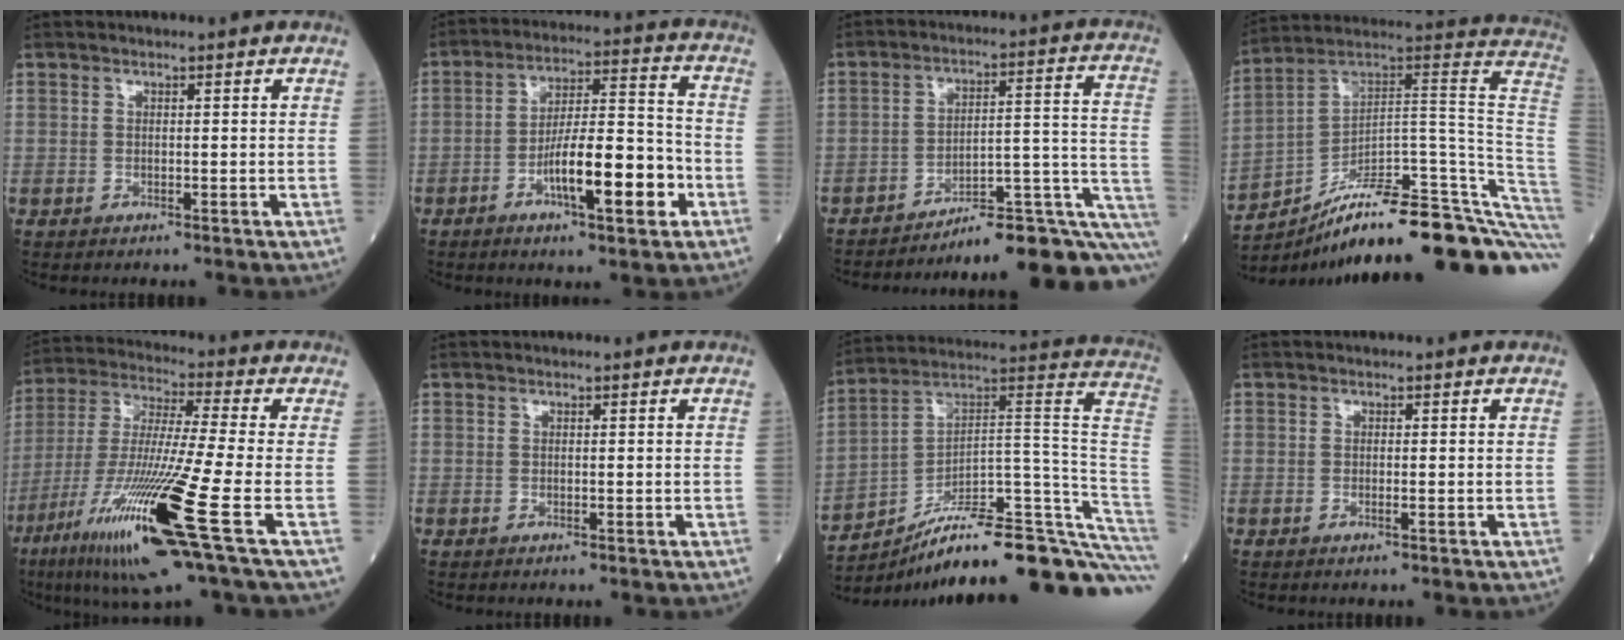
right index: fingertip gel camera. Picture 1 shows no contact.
{"total": 12.6, "force": [-4.8, 2.3, 11.4], "torque": [-0.189, 0.011, -0.078]}
{"total": 16.4, "force": [-13.2, 1.2, 9.7], "torque": [-0.065, 0.049, -0.181]}
{"total": 31.0, "force": [-22.8, 3.3, 20.8], "torque": [-0.165, 0.030, -0.321]}
{"total": 19.7, "force": [-8.4, -0.7, 17.8], "torque": [-0.360, -0.049, -0.161]}
{"total": 0.0}
{"total": 28.4, "force": [-21.9, 2.1, 17.9], "torque": [-0.140, 0.041, -0.320]}
{"total": 0.5, "force": [-0.2, 0.0, 0.5], "torque": [-0.011, -0.001, -0.003]}